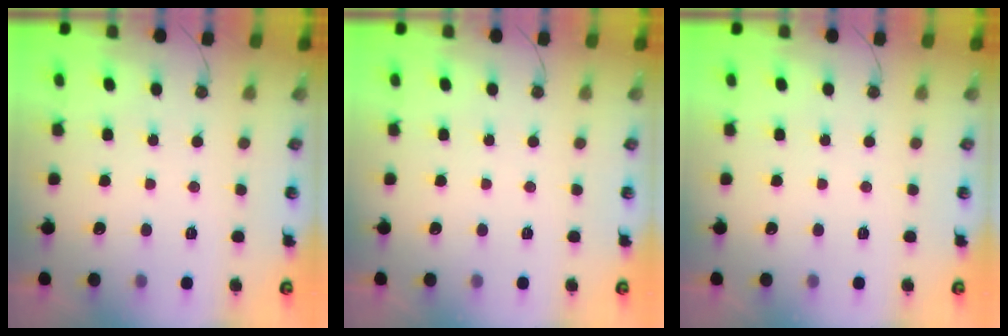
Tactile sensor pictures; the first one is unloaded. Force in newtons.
{"total": 0.0}
{"total": 0.0}